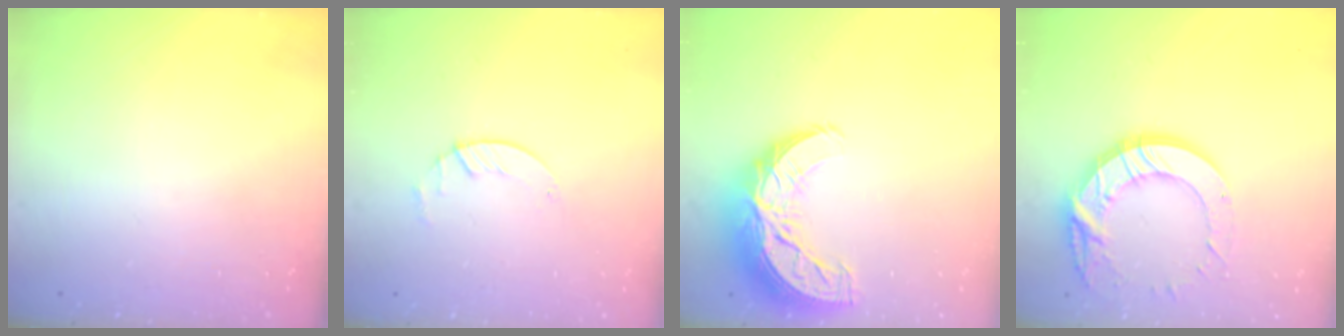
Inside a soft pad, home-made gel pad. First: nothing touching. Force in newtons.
{"total": 1.8, "press": 1.8, "slide": 0.2}
{"total": 14.7, "press": 14.7, "slide": 1.0}
{"total": 15.8, "press": 15.8, "slide": 1.1}